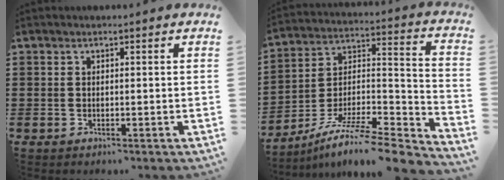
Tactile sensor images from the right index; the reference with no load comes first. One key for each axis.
{"total": 9.5, "fx": -7.6, "fy": 2.0, "fz": 5.4, "tx": -0.095, "ty": 0.010, "tz": -0.150}